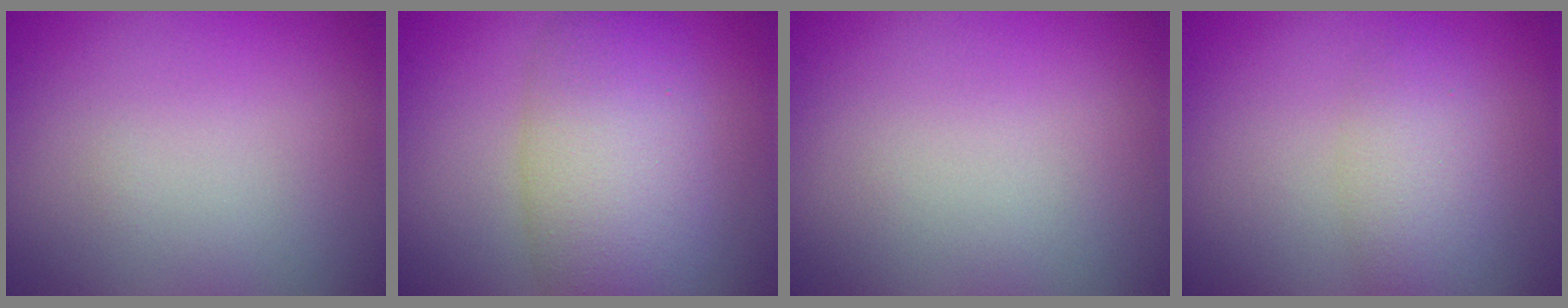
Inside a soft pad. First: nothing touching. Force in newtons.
{"total": 7.3, "press": 7.3, "slide": 0.3}
{"total": 0.0}
{"total": 2.9, "press": 2.9, "slide": 0.2}